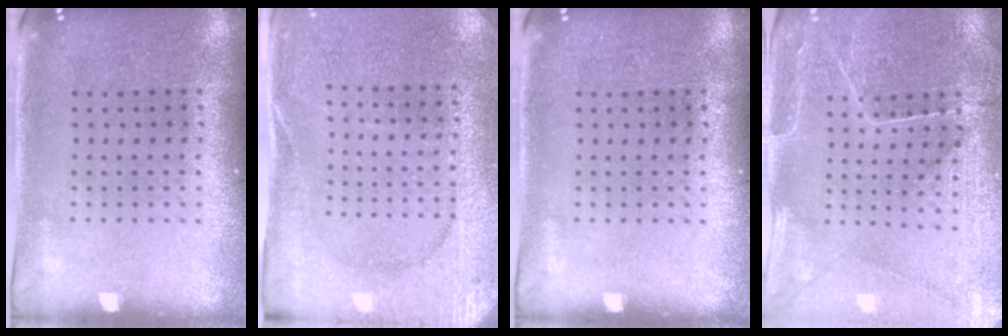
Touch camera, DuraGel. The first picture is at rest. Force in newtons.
{"total": 2.6, "press": 2.5, "slide": 0.5}
{"total": 0.0}
{"total": 0.8, "press": 0.7, "slide": 0.4}